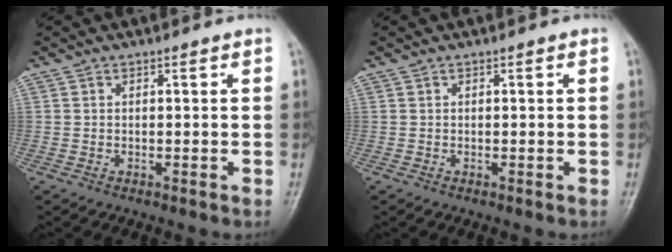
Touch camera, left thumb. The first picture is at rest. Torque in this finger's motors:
{"motor_torque": [-0.03, 0.03, -0.05, -0.05, 0.00]}